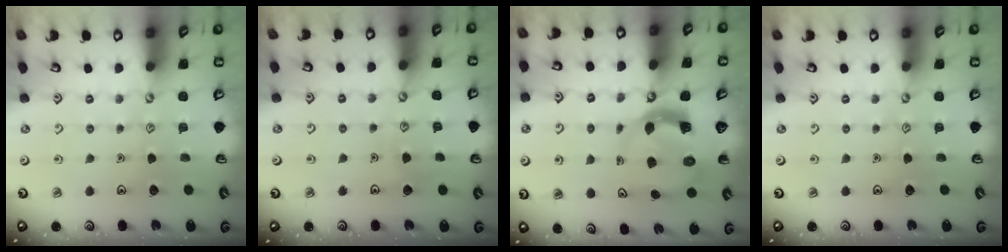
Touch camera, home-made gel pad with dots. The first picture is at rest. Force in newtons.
{"total": 3.2, "press": 3.2, "slide": 0.3}
{"total": 4.6, "press": 4.6, "slide": 0.5}
{"total": 0.0}